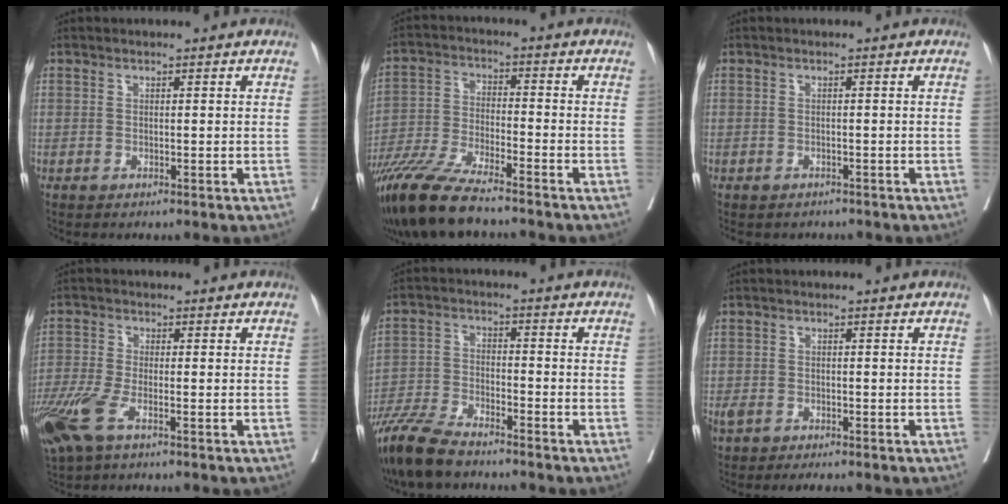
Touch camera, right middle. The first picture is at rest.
{"total": 13.2, "force": [-10.7, 1.7, 7.5], "torque": [-0.146, -0.036, -0.192]}
{"total": 2.8, "force": [-2.4, 1.3, 0.4], "torque": [-0.007, 0.001, -0.032]}
{"total": 7.8, "force": [-4.3, 2.4, 6.1], "torque": [-0.139, -0.021, -0.087]}
{"total": 10.5, "force": [-8.9, 2.0, 5.2], "torque": [-0.101, -0.032, -0.164]}
{"total": 3.3, "force": [-2.4, 1.5, 1.7], "torque": [-0.035, -0.002, -0.037]}